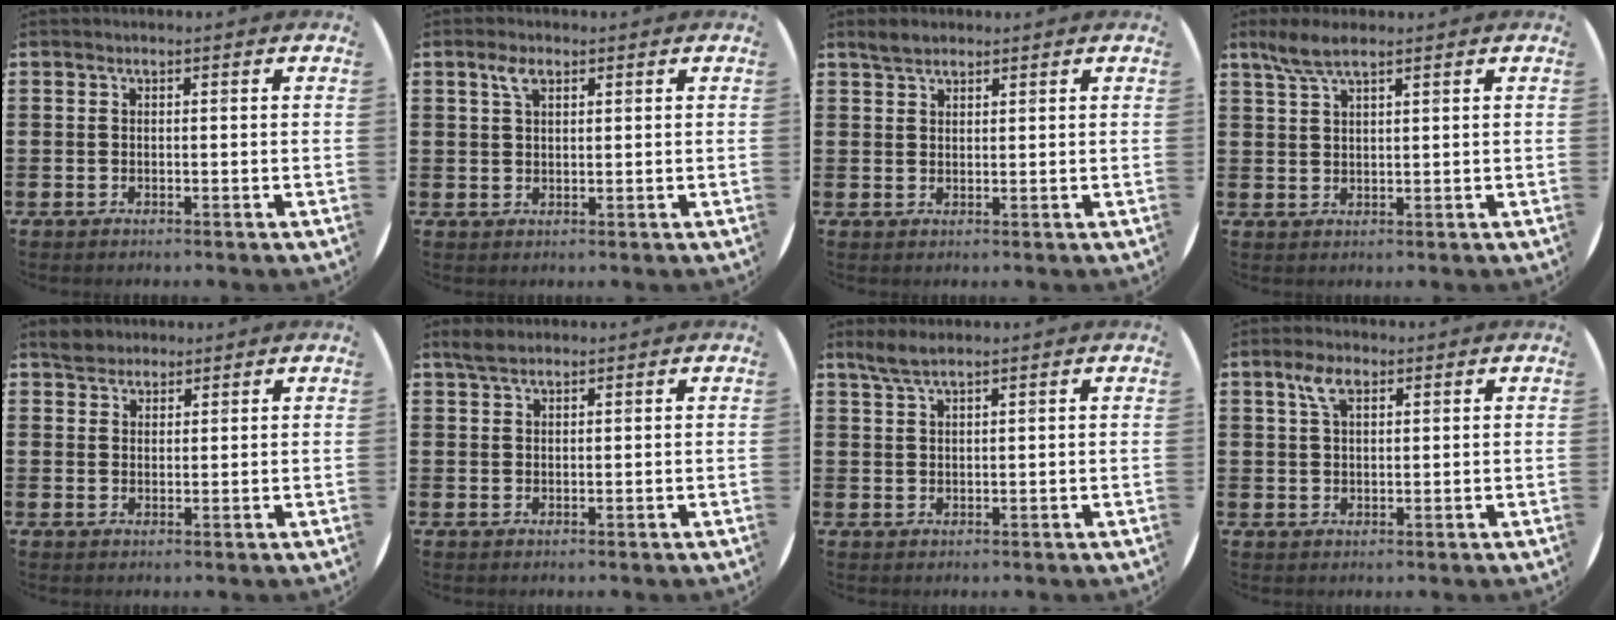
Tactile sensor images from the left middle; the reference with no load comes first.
{"total": 2.7, "force": [1.6, 1.3, 1.7], "torque": [-0.031, 0.004, 0.028]}
{"total": 2.3, "force": [2.0, 0.9, 0.5], "torque": [-0.006, 0.003, 0.038]}
{"total": 4.3, "force": [3.2, 0.9, 2.7], "torque": [-0.059, 0.002, 0.058]}
{"total": 2.7, "force": [2.5, 1.1, -0.1], "torque": [0.002, 0.003, 0.049]}
{"total": 2.3, "force": [2.0, 0.7, 0.9], "torque": [-0.023, 0.006, 0.037]}
{"total": 2.9, "force": [2.3, 0.5, 1.6], "torque": [-0.036, 0.004, 0.042]}
{"total": 3.8, "force": [2.3, 1.9, 2.4], "torque": [-0.055, 0.009, 0.041]}